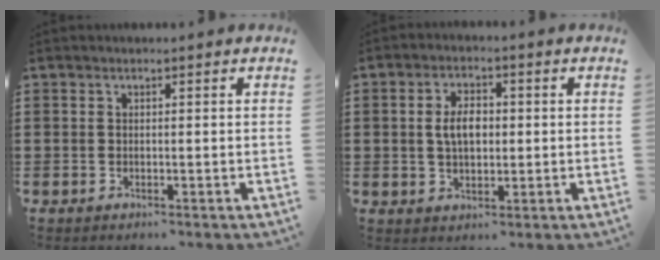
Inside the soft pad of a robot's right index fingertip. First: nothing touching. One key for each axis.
{"total": 4.8, "fx": 0.3, "fy": 2.6, "fz": 4.0, "tx": -0.073, "ty": 0.007, "tz": 0.000}